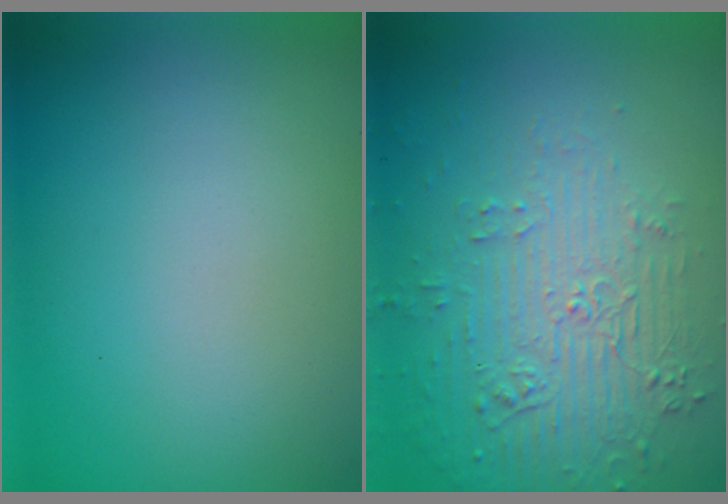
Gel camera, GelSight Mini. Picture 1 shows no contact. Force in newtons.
{"total": 5.7, "press": 3.6, "slide": 4.4}